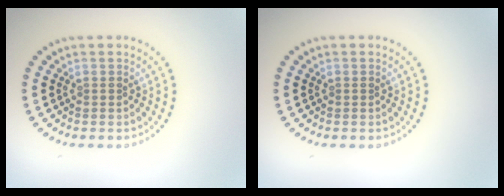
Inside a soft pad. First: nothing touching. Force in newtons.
{"total": 0.0}